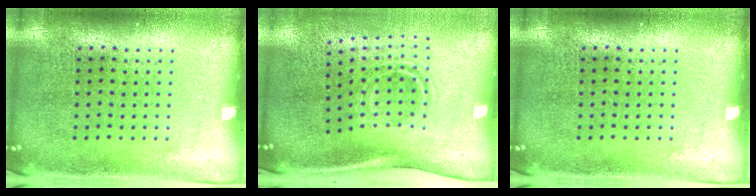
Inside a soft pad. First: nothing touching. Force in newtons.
{"total": 1.8, "press": 1.1, "slide": 1.4}
{"total": 0.0}